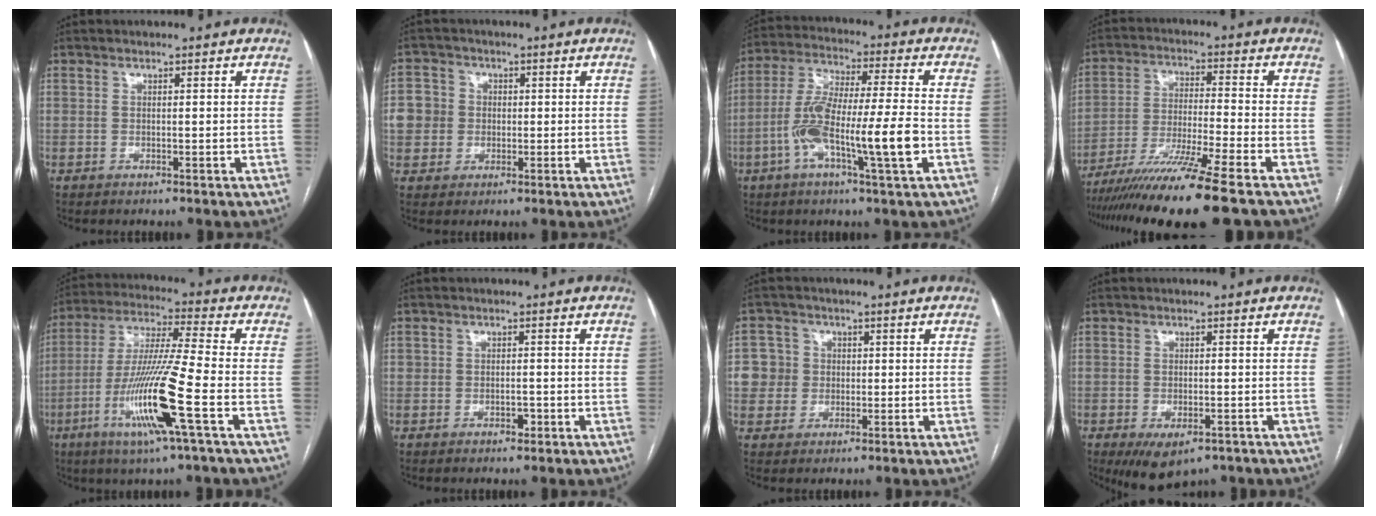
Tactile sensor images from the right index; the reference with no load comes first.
{"total": 6.9, "force": [0.2, 6.8, 1.6], "torque": [-0.042, 0.023, 0.010]}
{"total": 14.2, "force": [-4.1, 1.0, 13.6], "torque": [-0.261, 0.004, -0.078]}
{"total": 15.1, "force": [-11.6, -1.6, 9.5], "torque": [-0.179, -0.043, -0.198]}
{"total": 15.5, "force": [-5.5, -0.6, 14.4], "torque": [-0.293, -0.019, -0.109]}
{"total": 1.8, "force": [-0.7, 1.3, 1.1], "torque": [-0.014, 0.006, -0.006]}
{"total": 5.5, "force": [0.4, 5.5, 0.5], "torque": [-0.005, 0.019, 0.010]}
{"total": 6.5, "force": [-3.9, 3.1, 4.2], "torque": [-0.068, -0.008, -0.052]}